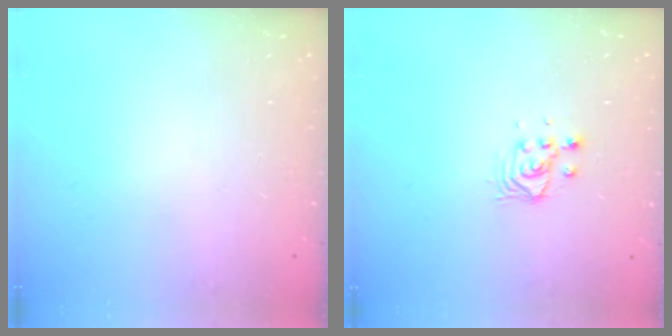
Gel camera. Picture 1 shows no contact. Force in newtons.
{"total": 3.8, "press": 3.8, "slide": 0.3}